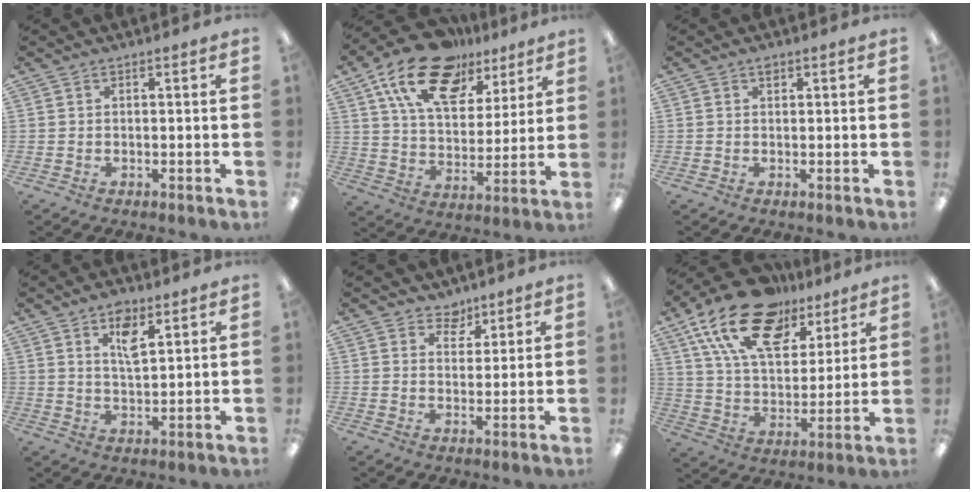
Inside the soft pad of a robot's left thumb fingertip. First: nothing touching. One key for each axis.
{"total": 19.3, "fx": 12.2, "fy": 10.3, "fz": 10.8, "tx": -0.196, "ty": -0.053, "tz": 0.220}
{"total": 1.2, "fx": 0.7, "fy": 0.7, "fz": 0.6, "tx": -0.006, "ty": -0.001, "tz": 0.011}
{"total": 6.7, "fx": 4.0, "fy": 2.9, "fz": 4.4, "tx": -0.065, "ty": -0.014, "tz": 0.066}
{"total": 4.8, "fx": 3.7, "fy": 3.0, "fz": 0.5, "tx": -0.003, "ty": -0.020, "tz": 0.064}
{"total": 21.4, "fx": 13.6, "fy": 11.0, "fz": 12.2, "tx": -0.225, "ty": -0.063, "tz": 0.245}